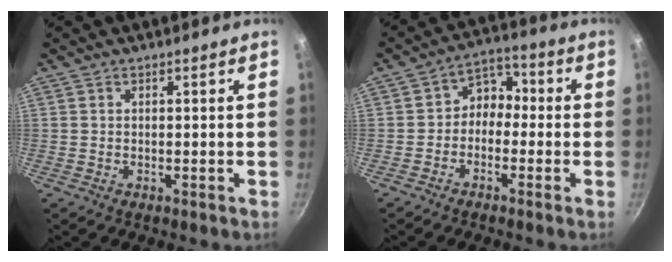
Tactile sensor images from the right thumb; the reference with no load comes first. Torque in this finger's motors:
{"motor_torque": [0.37, -0.18, -0.19, -0.11, 0.02]}